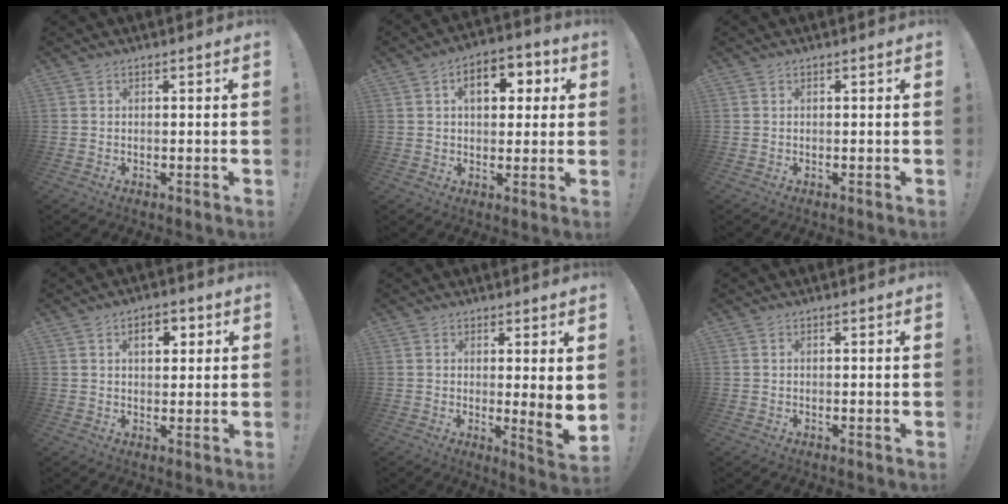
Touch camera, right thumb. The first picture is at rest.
{"total": 9.5, "force": [2.3, 6.3, 6.7], "torque": [-0.090, 0.007, 0.034]}
{"total": 0.0}
{"total": 5.4, "force": [1.9, 3.3, 3.8], "torque": [-0.043, -0.003, 0.025]}
{"total": 6.2, "force": [0.8, 0.0, 6.2], "torque": [-0.080, -0.027, 0.015]}
{"total": 0.0}